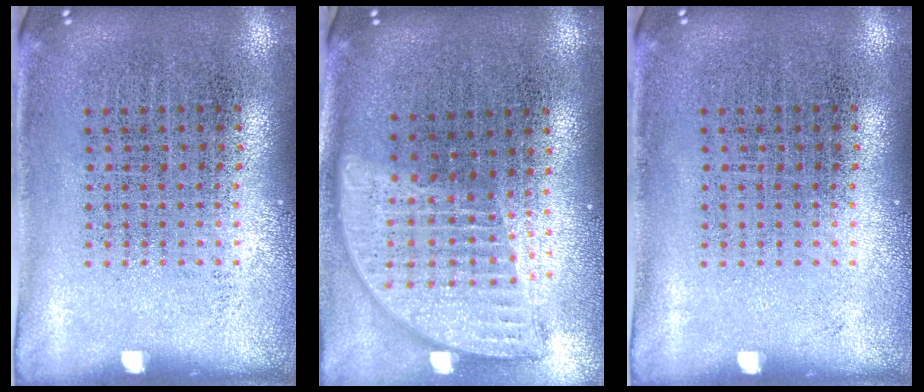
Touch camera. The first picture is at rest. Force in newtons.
{"total": 1.9, "press": 1.5, "slide": 1.1}
{"total": 0.0}